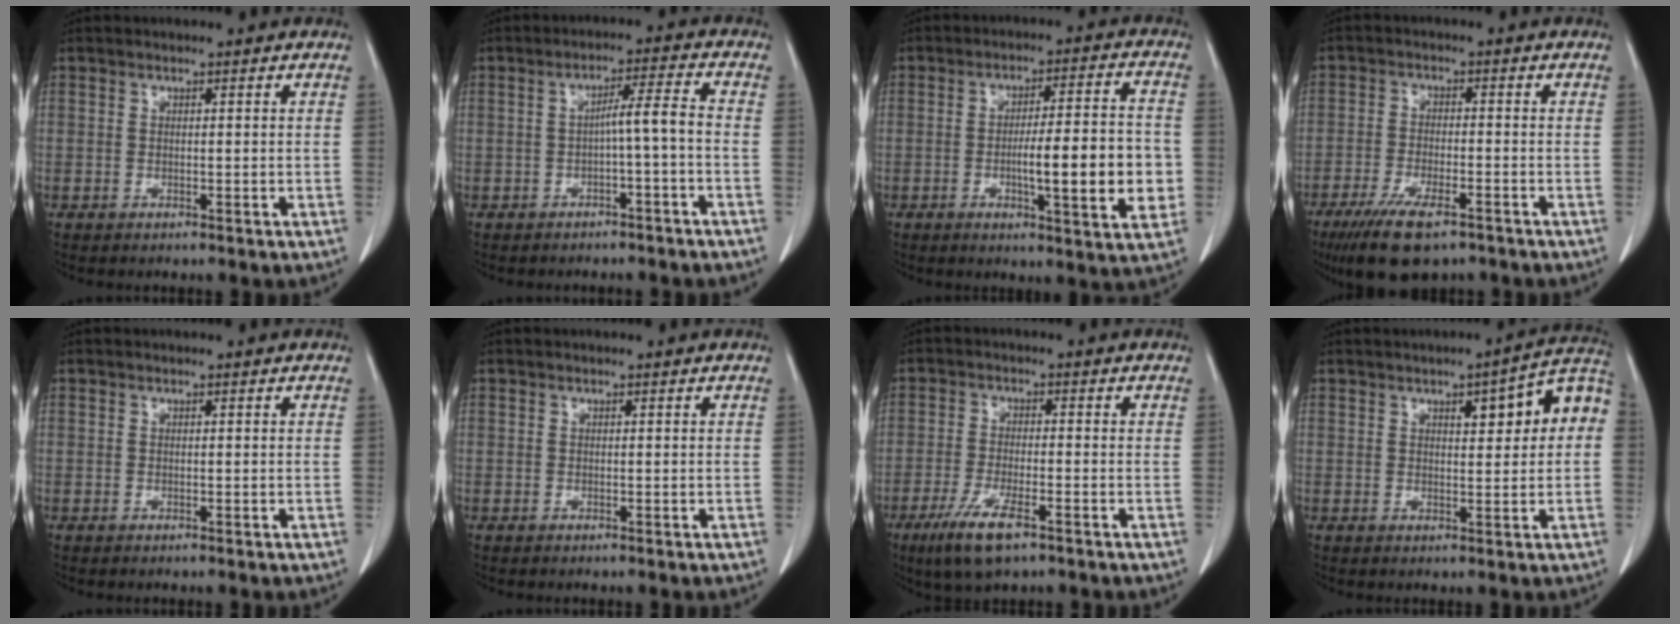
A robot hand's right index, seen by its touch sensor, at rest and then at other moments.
{"total": 4.3, "force": [-1.4, -0.2, 4.1], "torque": [-0.063, 0.017, -0.020]}
{"total": 12.9, "force": [-2.5, 1.7, 12.5], "torque": [-0.183, 0.005, -0.036]}
{"total": 9.7, "force": [-6.6, 2.6, 6.6], "torque": [-0.117, -0.017, -0.106]}
{"total": 0.0}
{"total": 0.0}
{"total": 7.5, "force": [-4.5, 1.4, 5.8], "torque": [-0.118, -0.016, -0.078]}
{"total": 8.4, "force": [1.9, 2.0, 8.0], "torque": [-0.105, 0.029, 0.022]}